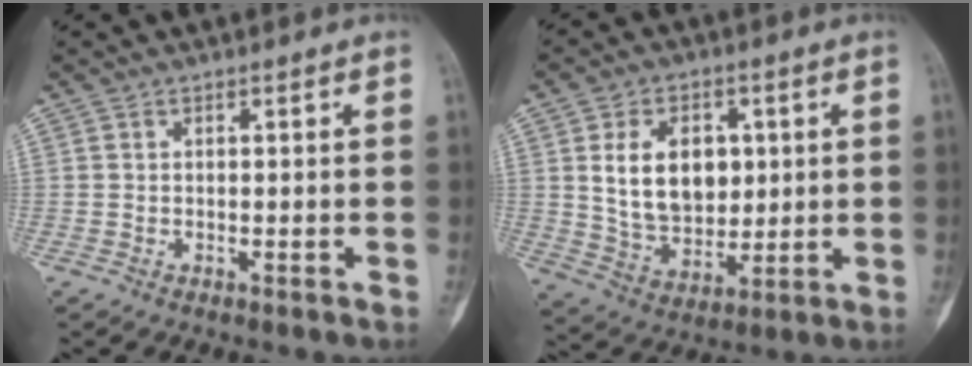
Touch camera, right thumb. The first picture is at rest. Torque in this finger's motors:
{"motor_torque": [-1.04, 1.52, 0.55, -0.33, 0.16]}